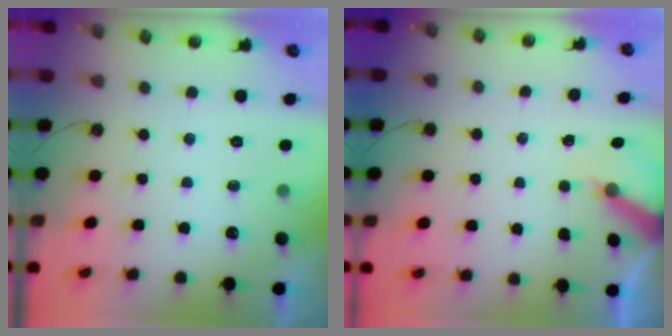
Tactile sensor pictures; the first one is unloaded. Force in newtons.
{"total": 6.1, "press": 6.1, "slide": 0.2}